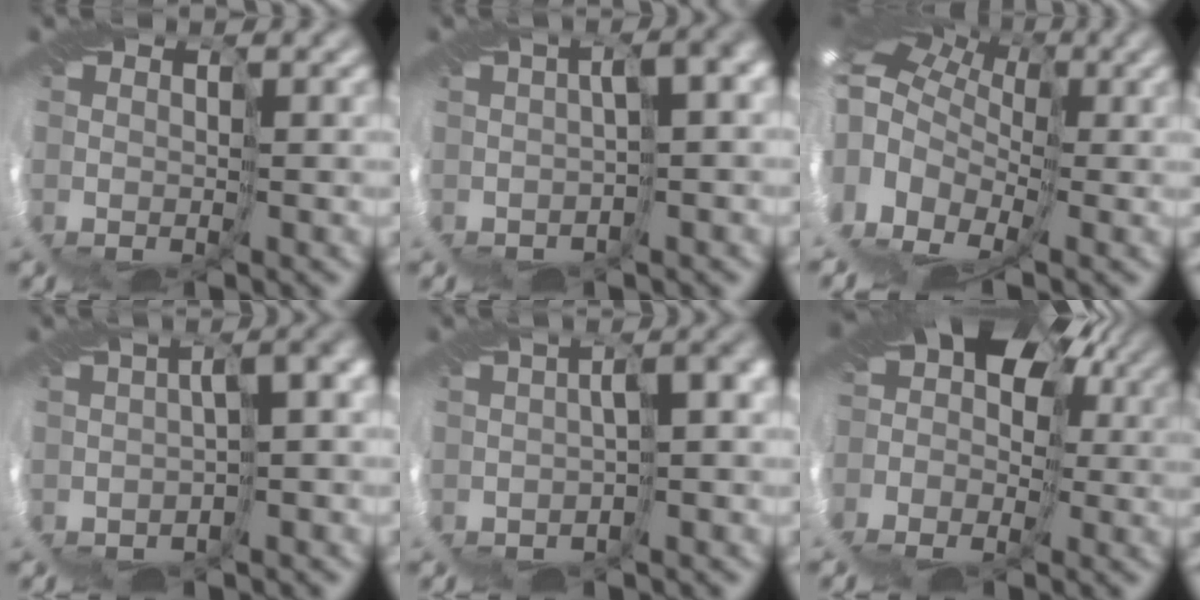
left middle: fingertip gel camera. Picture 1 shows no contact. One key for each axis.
{"total": 6.2, "fx": -0.5, "fy": 2.4, "fz": 5.7, "tx": -0.069, "ty": 0.018, "tz": 0.002}
{"total": 17.3, "fx": 1.3, "fy": 12.4, "fz": 11.9, "tx": -0.268, "ty": 0.033, "tz": -0.008}
{"total": 6.2, "fx": -1.7, "fy": 2.2, "fz": 5.6, "tx": -0.063, "ty": 0.010, "tz": -0.016}
{"total": 4.2, "fx": -1.4, "fy": 1.1, "fz": 3.8, "tx": -0.040, "ty": 0.011, "tz": -0.017}
{"total": 11.8, "fx": -1.5, "fy": 9.1, "fz": 7.3, "tx": -0.126, "ty": 0.025, "tz": -0.049}